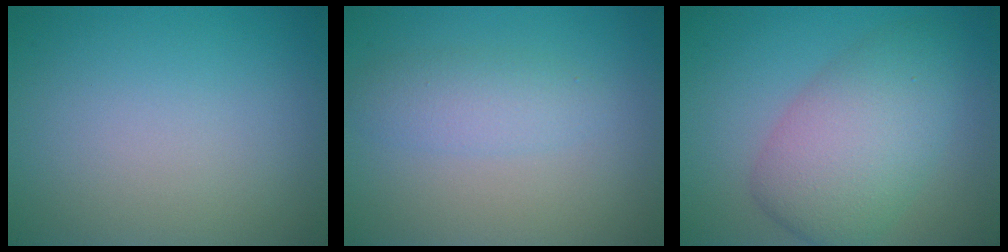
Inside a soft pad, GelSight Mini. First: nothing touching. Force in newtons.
{"total": 2.4, "press": 2.4, "slide": 0.0}
{"total": 6.8, "press": 6.8, "slide": 0.0}